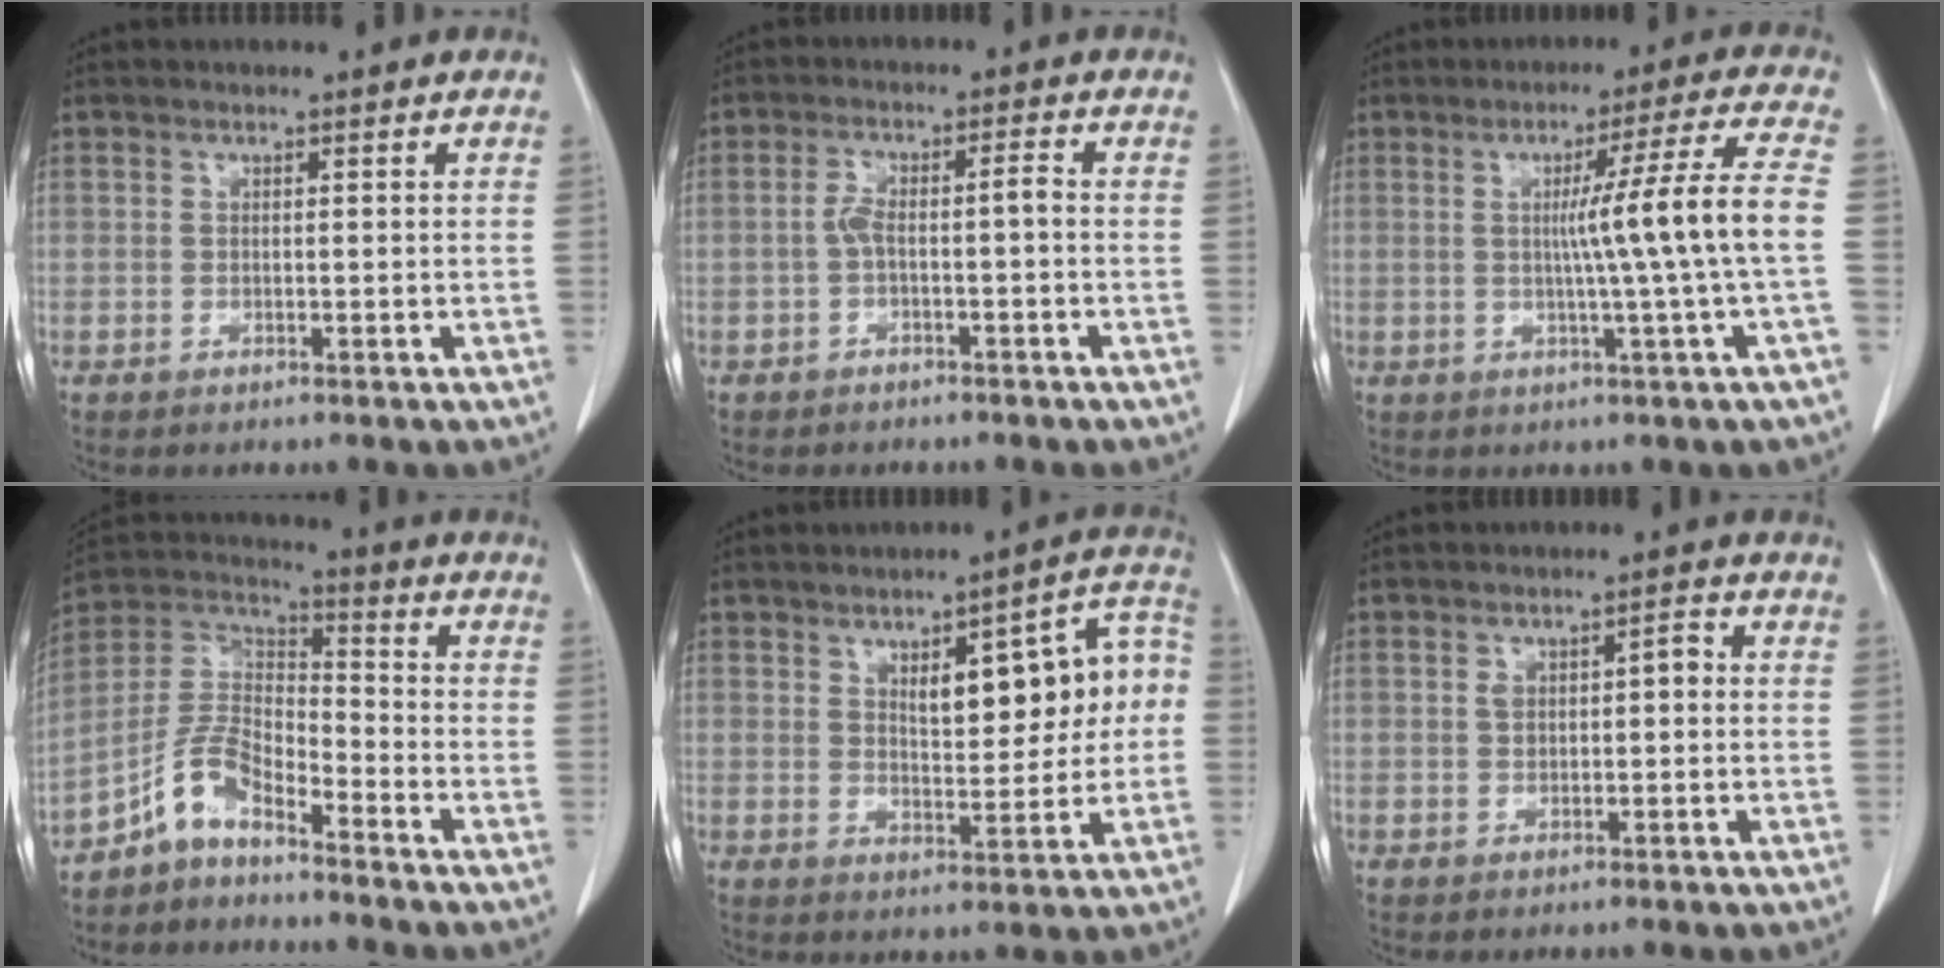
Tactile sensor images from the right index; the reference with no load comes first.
{"total": 3.7, "force": [-1.0, 0.7, 3.5], "torque": [-0.070, 0.021, -0.014]}
{"total": 10.2, "force": [-0.4, -2.7, 9.8], "torque": [-0.146, 0.002, 0.001]}
{"total": 7.6, "force": [-5.7, 2.8, 4.2], "torque": [-0.092, 0.024, -0.116]}
{"total": 12.2, "force": [2.0, 4.3, 11.3], "torque": [-0.142, 0.039, 0.033]}
{"total": 3.1, "force": [0.3, 1.5, 2.7], "torque": [-0.046, 0.020, 0.007]}